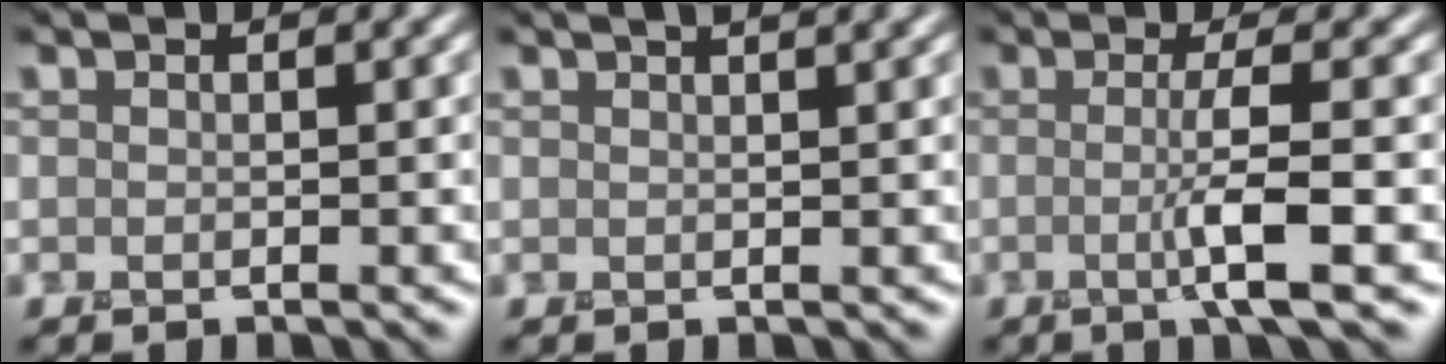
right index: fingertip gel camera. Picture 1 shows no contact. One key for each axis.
{"total": 1.7, "fx": 1.2, "fy": 0.2, "fz": 1.2, "tx": -0.011, "ty": 0.003, "tz": 0.017}
{"total": 3.8, "fx": -0.6, "fy": 0.2, "fz": 3.8, "tx": -0.066, "ty": -0.002, "tz": -0.018}